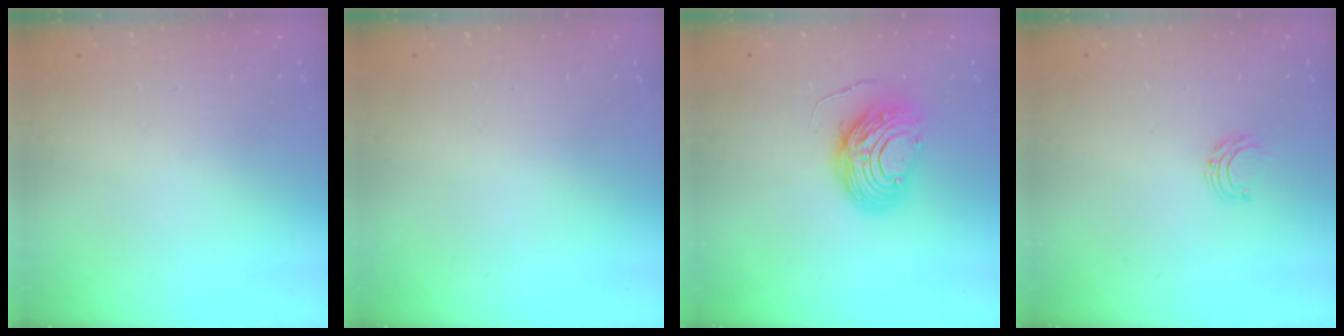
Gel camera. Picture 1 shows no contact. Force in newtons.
{"total": 0.0}
{"total": 11.5, "press": 11.5, "slide": 1.1}
{"total": 4.9, "press": 4.9, "slide": 0.5}